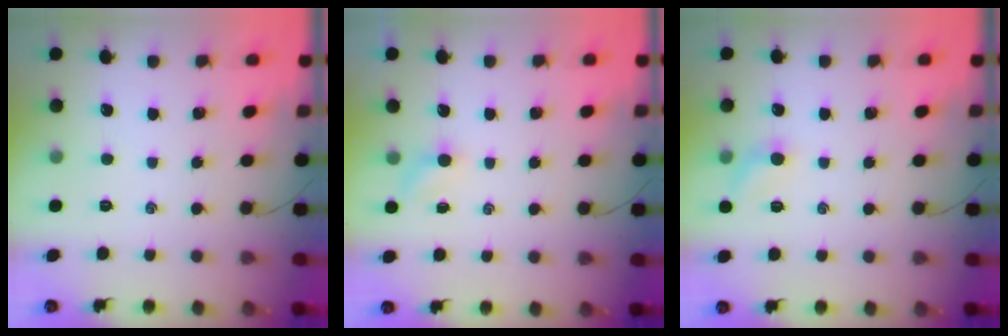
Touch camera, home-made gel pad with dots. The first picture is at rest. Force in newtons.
{"total": 2.6, "press": 2.4, "slide": 0.8}
{"total": 6.1, "press": 5.9, "slide": 1.3}